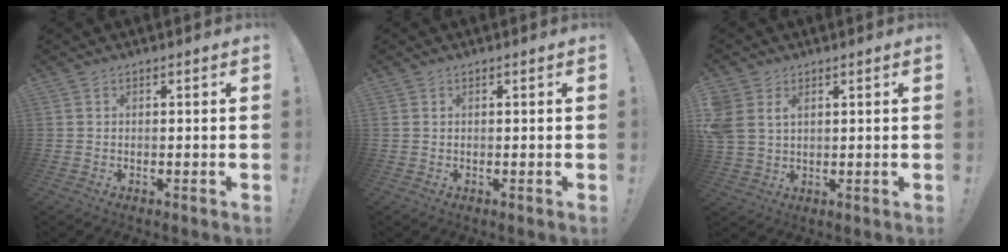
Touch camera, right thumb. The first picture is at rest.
{"total": 0.7, "force": [0.3, 0.5, 0.4], "torque": [-0.016, 0.005, 0.008]}
{"total": 5.8, "force": [2.3, 4.4, 3.0], "torque": [-0.069, -0.008, 0.044]}